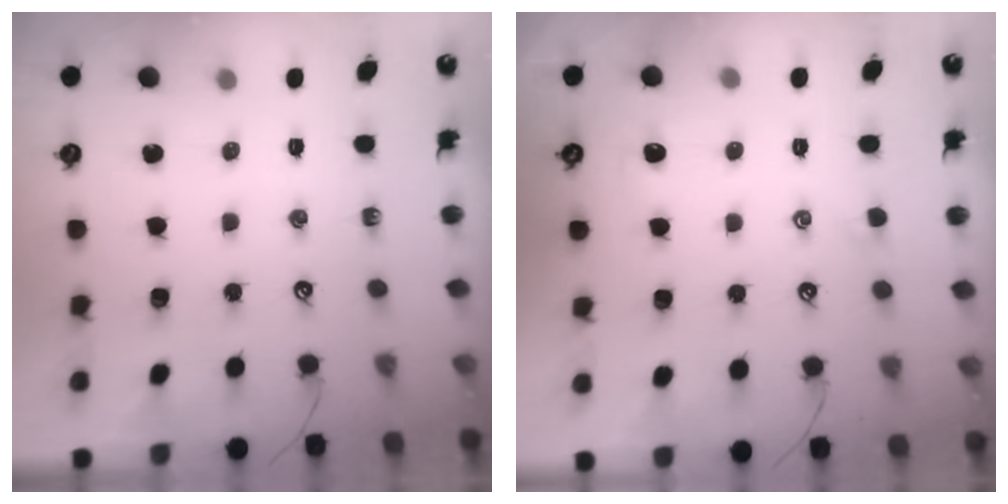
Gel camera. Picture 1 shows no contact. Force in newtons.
{"total": 0.5, "press": 0.1, "slide": 0.5}